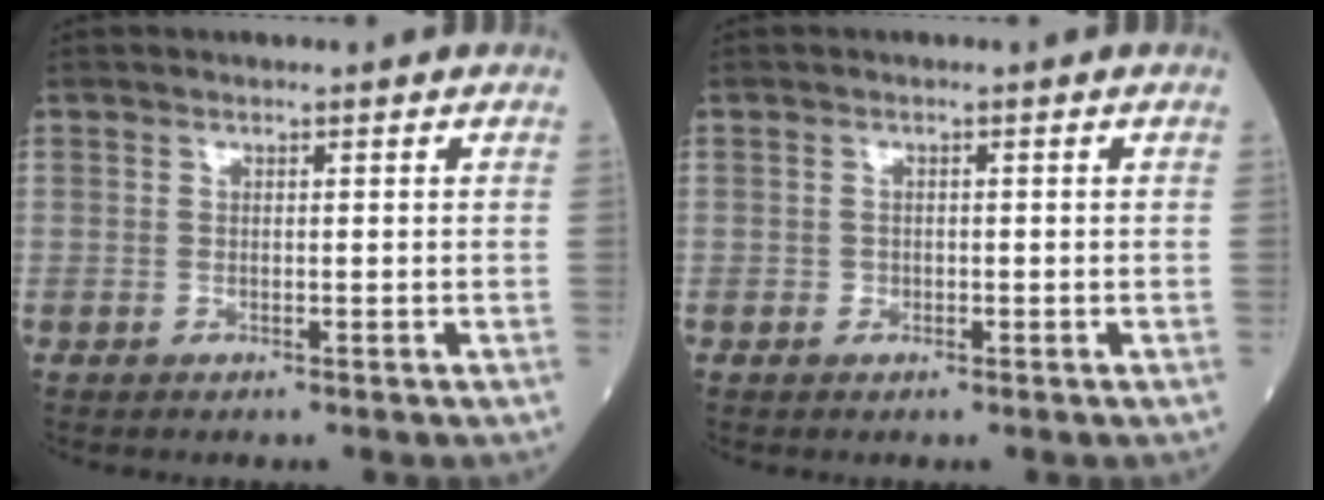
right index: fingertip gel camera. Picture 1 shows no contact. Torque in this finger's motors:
{"motor_torque": [-0.02, -0.13, -0.01, 0.01]}